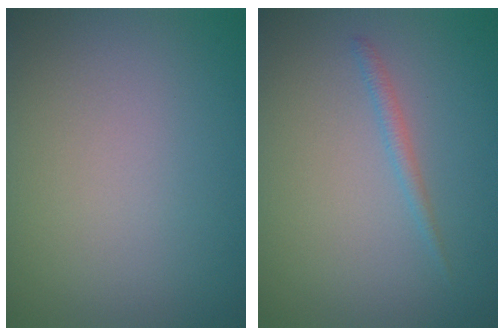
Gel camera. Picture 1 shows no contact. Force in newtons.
{"total": 1.0, "press": 1.0, "slide": 0.1}